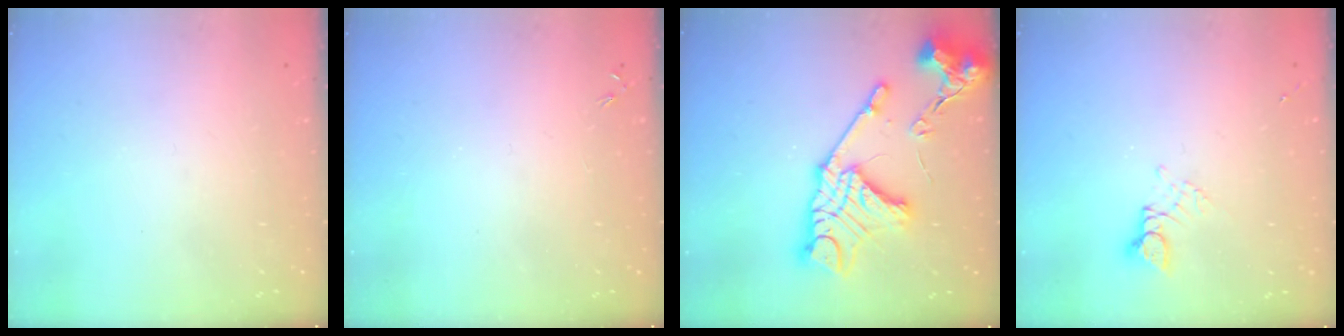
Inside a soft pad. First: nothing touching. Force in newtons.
{"total": 0.0}
{"total": 20.6, "press": 20.5, "slide": 2.0}
{"total": 2.8, "press": 2.8, "slide": 0.3}